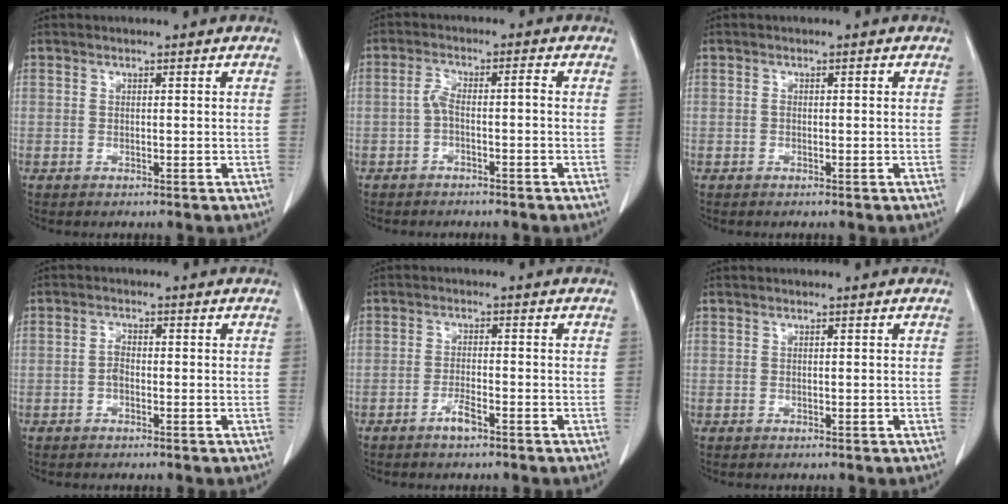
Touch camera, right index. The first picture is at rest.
{"total": 3.2, "force": [-1.0, 0.9, 2.9], "torque": [-0.062, 0.017, -0.018]}
{"total": 0.6, "force": [0.0, 0.3, 0.5], "torque": [-0.008, 0.002, 0.000]}
{"total": 2.0, "force": [-0.8, 0.9, 1.5], "torque": [-0.026, 0.006, -0.017]}
{"total": 2.4, "force": [-1.7, 0.4, 1.7], "torque": [-0.031, 0.001, -0.029]}
{"total": 0.0}